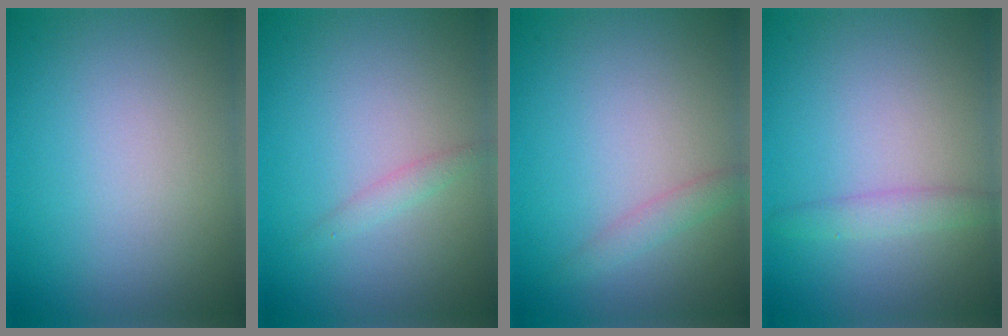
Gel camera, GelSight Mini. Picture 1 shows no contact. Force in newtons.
{"total": 1.0, "press": 1.0, "slide": 0.0}
{"total": 1.3, "press": 1.3, "slide": 0.0}
{"total": 1.6, "press": 1.6, "slide": 0.0}